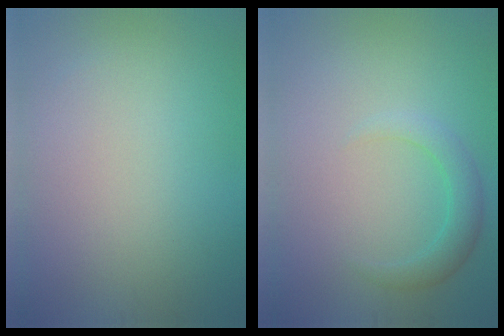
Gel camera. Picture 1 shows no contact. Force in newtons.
{"total": 2.5, "press": 2.5, "slide": 0.1}